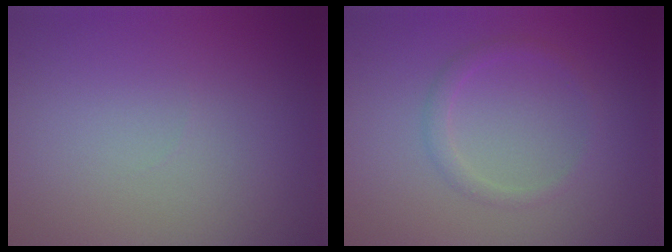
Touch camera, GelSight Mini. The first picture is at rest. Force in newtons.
{"total": 1.4, "press": 1.4, "slide": 0.0}